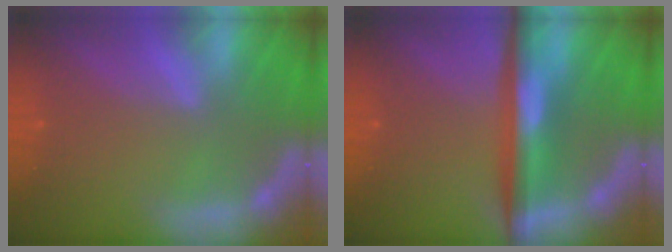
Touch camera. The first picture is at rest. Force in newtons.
{"total": 6.5}